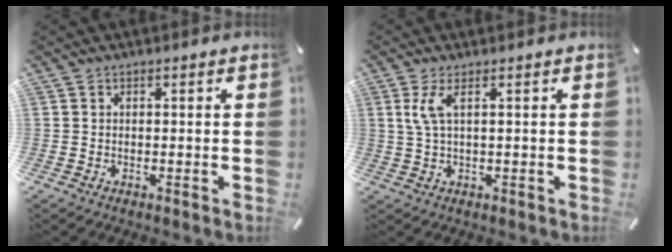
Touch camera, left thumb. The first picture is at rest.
{"total": 4.3, "force": [1.3, 0.8, 4.0], "torque": [-0.087, -0.004, 0.019]}